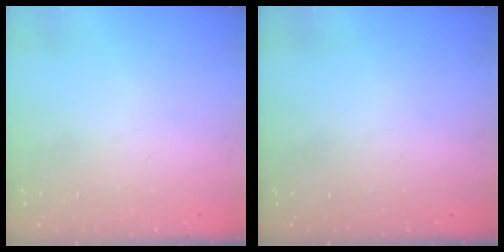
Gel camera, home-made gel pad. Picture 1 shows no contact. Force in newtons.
{"total": 0.0}